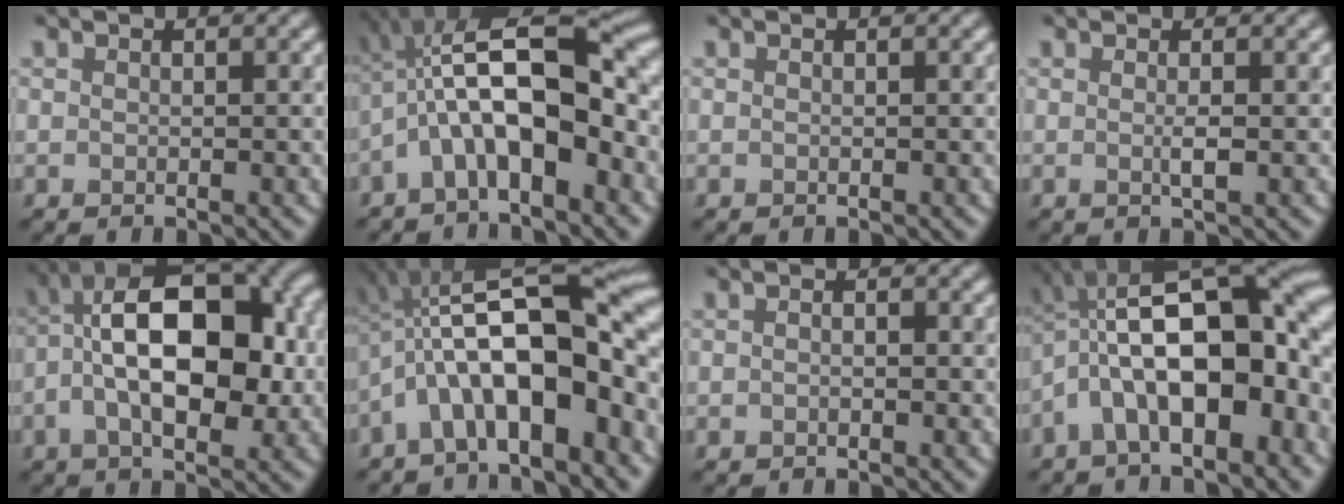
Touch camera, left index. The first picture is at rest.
{"total": 11.7, "force": [-1.9, 4.2, 10.7], "torque": [-0.181, 0.030, -0.042]}
{"total": 0.0}
{"total": 1.2, "force": [0.0, 0.2, 1.2], "torque": [-0.023, -0.002, -0.002]}
{"total": 15.5, "force": [0.2, 7.8, 13.4], "torque": [-0.187, 0.034, -0.005]}
{"total": 14.6, "force": [-3.0, 5.3, 13.3], "torque": [-0.195, 0.027, -0.054]}
{"total": 1.1, "force": [-0.2, 0.5, 0.9], "torque": [-0.011, -0.004, -0.013]}
{"total": 16.0, "force": [-1.4, 7.5, 14.0], "torque": [-0.205, 0.031, -0.020]}